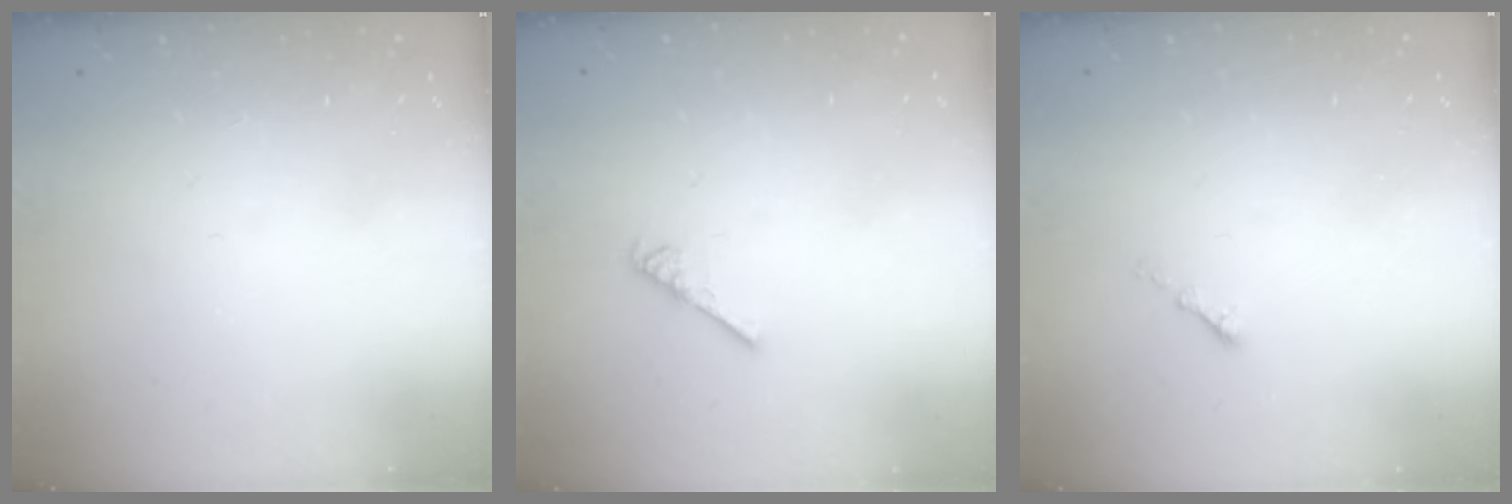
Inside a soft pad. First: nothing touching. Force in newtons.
{"total": 2.6, "press": 2.6, "slide": 0.5}
{"total": 1.1, "press": 1.0, "slide": 0.5}